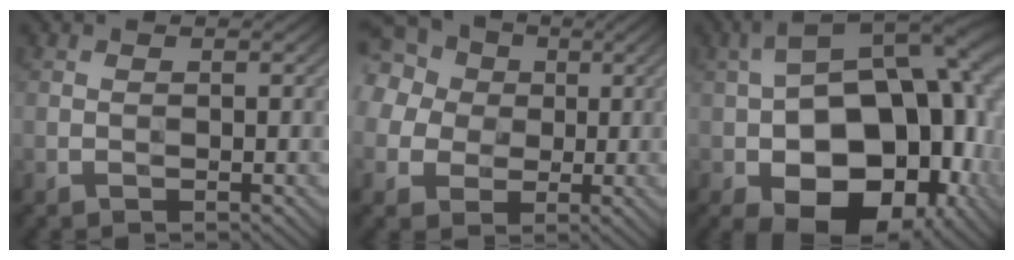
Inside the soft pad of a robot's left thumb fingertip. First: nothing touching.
{"total": 15.6, "force": [4.6, 13.1, 7.0], "torque": [-0.222, 0.017, 0.067]}
{"total": 22.3, "force": [-4.7, 13.5, 17.1], "torque": [-0.262, -0.022, -0.047]}